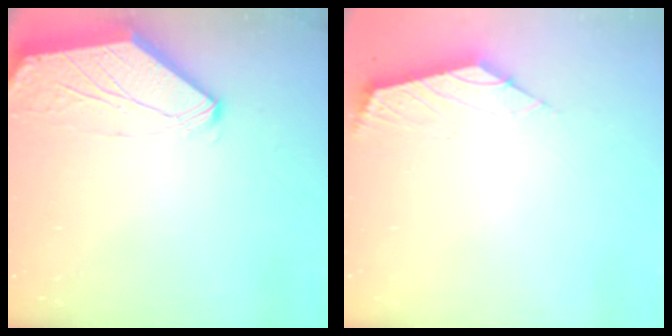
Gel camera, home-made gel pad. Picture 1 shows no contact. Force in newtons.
{"total": 2.5, "press": 2.4, "slide": 0.7}